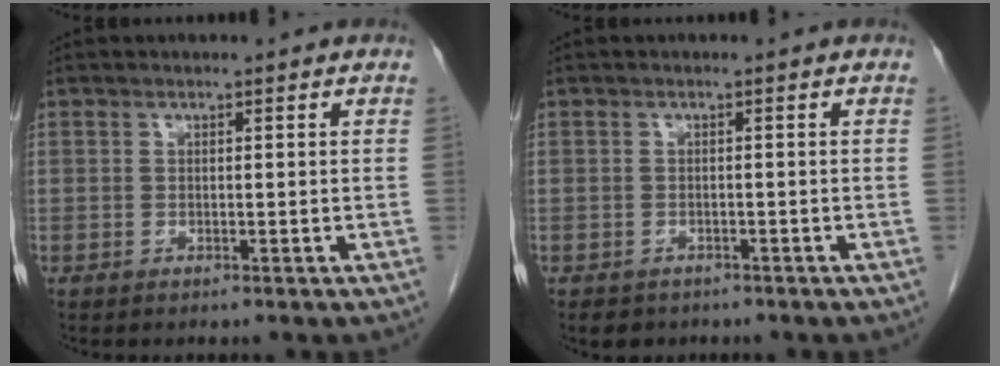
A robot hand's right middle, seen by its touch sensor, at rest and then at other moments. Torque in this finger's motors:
{"motor_torque": [0.04, 0.00, 0.00, 0.00]}